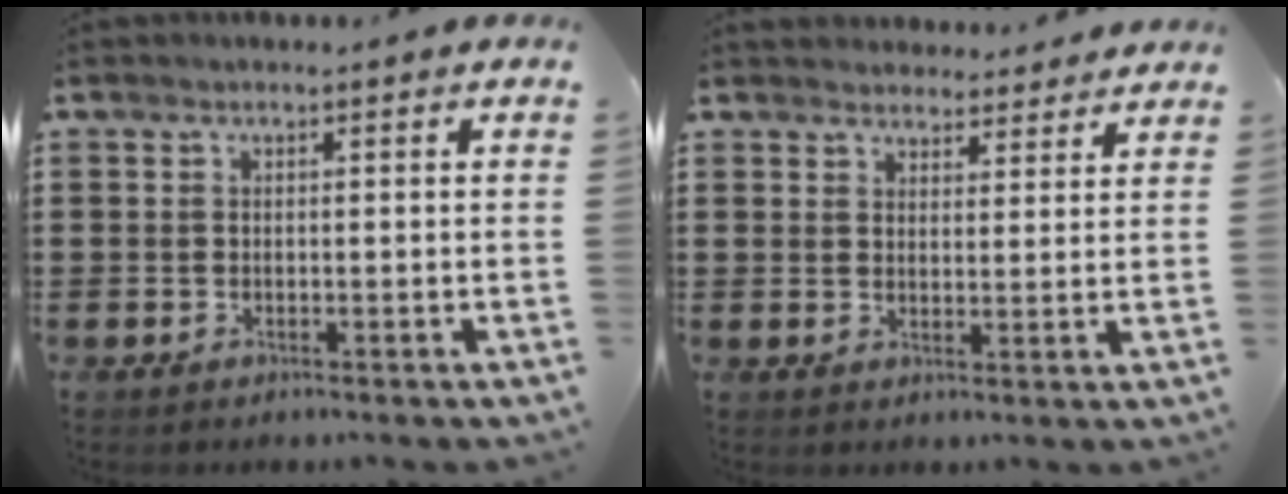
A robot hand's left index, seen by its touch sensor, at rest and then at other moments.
{"total": 3.5, "force": [3.4, 0.8, -0.2], "torque": [-0.007, -0.010, 0.065]}